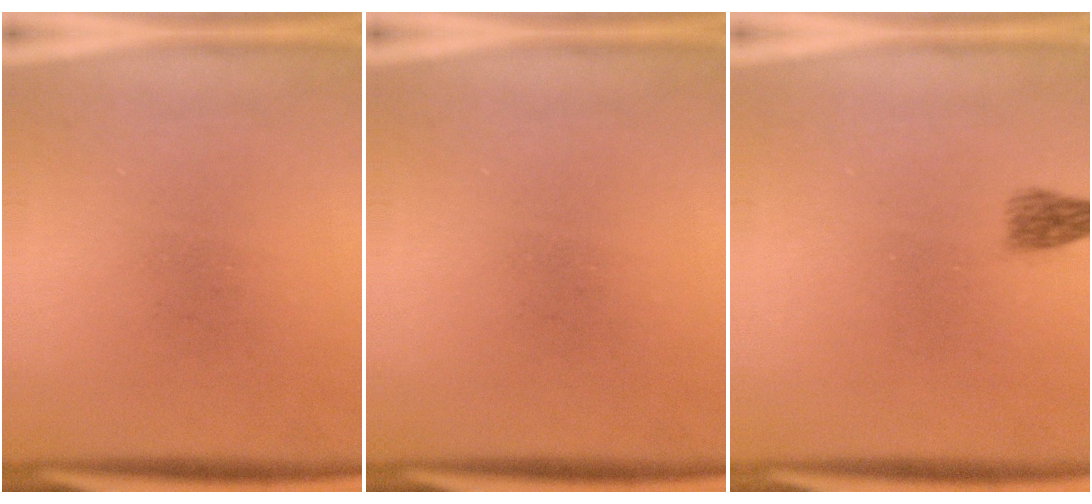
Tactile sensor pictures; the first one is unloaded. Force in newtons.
{"total": 0.0}
{"total": 1.9}